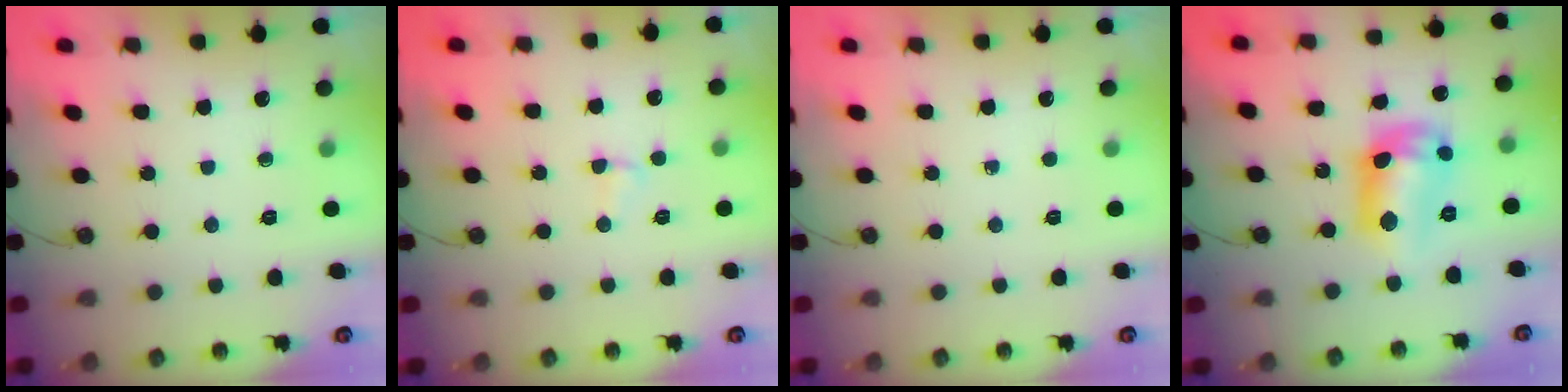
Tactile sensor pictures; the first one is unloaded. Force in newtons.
{"total": 2.5, "press": 2.5, "slide": 0.7}
{"total": 0.0}
{"total": 12.3, "press": 12.3, "slide": 1.3}